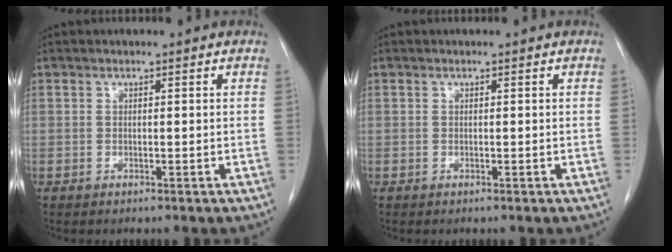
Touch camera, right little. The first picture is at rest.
{"total": 0.0}